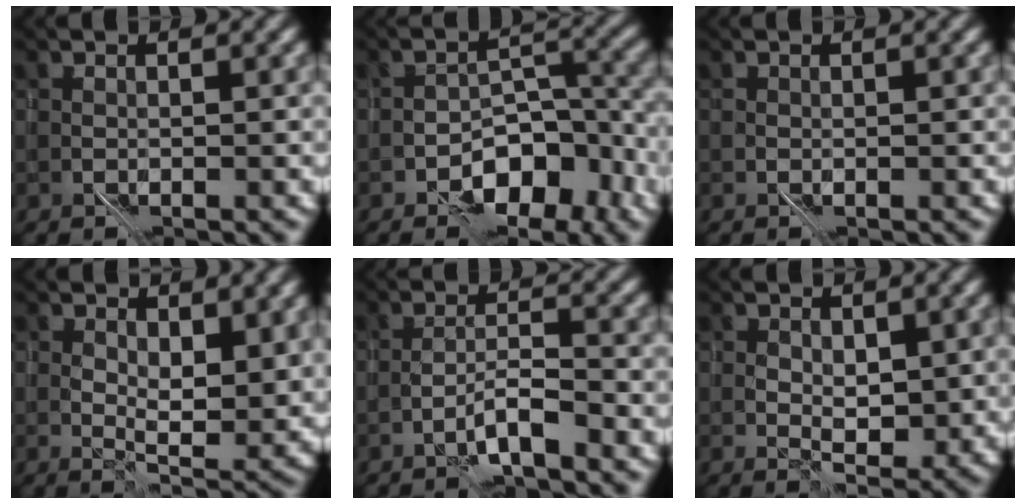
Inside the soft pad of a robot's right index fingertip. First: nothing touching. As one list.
[{"total": 7.0, "force": [-4.2, 3.7, 4.2], "torque": [-0.035, 0.019, -0.068]}, {"total": 0.0}, {"total": 4.9, "force": [2.6, 2.1, 3.6], "torque": [-0.054, -0.012, 0.048]}, {"total": 2.1, "force": [-1.6, -0.2, 1.4], "torque": [-0.023, 0.013, -0.035]}, {"total": 2.2, "force": [1.4, 1.0, 1.4], "torque": [-0.022, -0.007, 0.027]}]